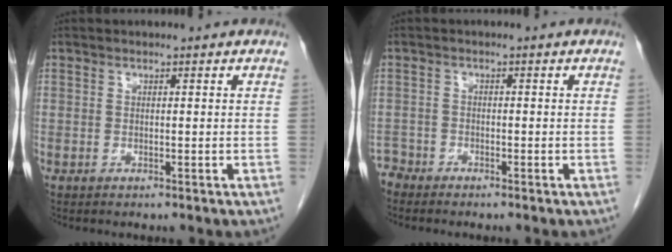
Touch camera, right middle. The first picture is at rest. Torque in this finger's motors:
{"motor_torque": [-0.20, 0.16, 0.02, -0.03]}